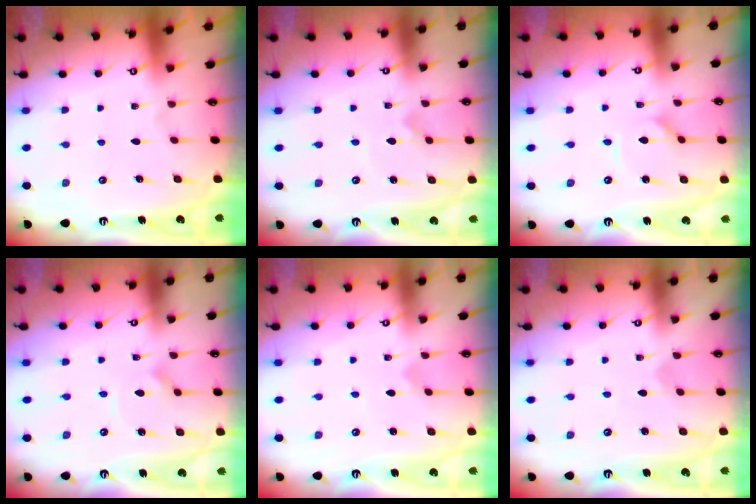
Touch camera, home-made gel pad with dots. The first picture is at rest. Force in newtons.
{"total": 2.9, "press": 2.9, "slide": 0.1}
{"total": 1.8, "press": 1.7, "slide": 0.2}
{"total": 2.4, "press": 2.4, "slide": 0.2}
{"total": 0.8, "press": 0.8, "slide": 0.0}
{"total": 0.7, "press": 0.7, "slide": 0.1}